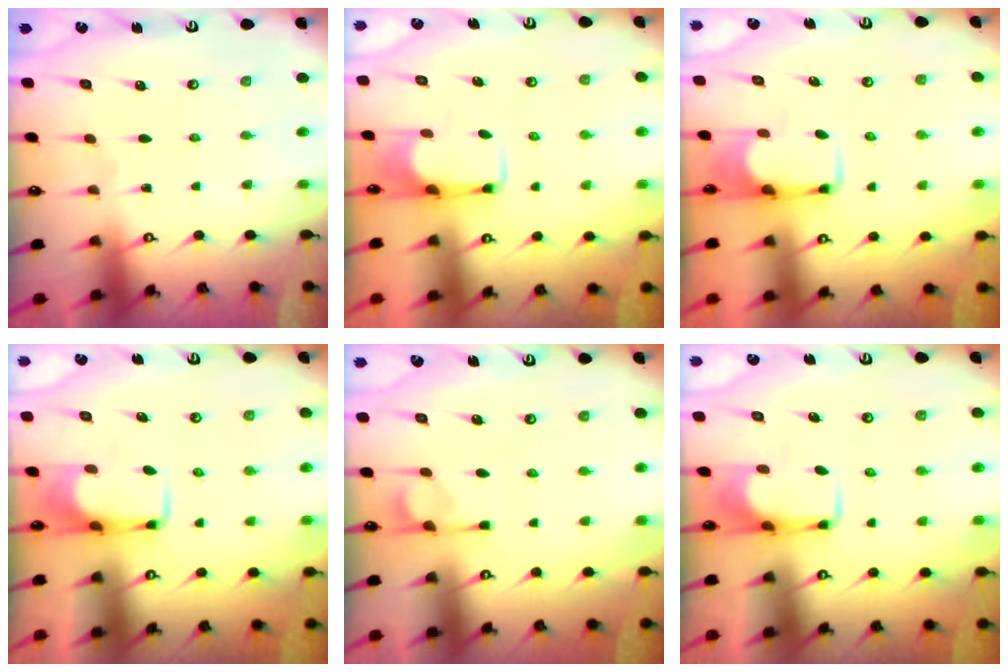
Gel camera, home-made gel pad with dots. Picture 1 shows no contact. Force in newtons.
{"total": 2.8, "press": 2.6, "slide": 1.0}
{"total": 1.8, "press": 1.6, "slide": 0.7}
{"total": 2.1, "press": 2.1, "slide": 0.4}
{"total": 2.0, "press": 1.5, "slide": 1.2}
{"total": 2.0, "press": 1.9, "slide": 0.4}